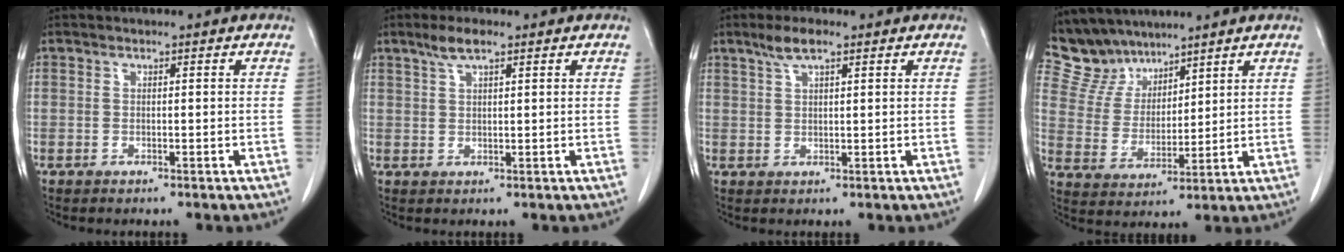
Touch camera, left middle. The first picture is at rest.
{"total": 3.2, "force": [2.2, 0.6, 2.3], "torque": [-0.050, 0.008, 0.045]}
{"total": 3.5, "force": [2.4, 0.7, 2.5], "torque": [-0.055, 0.008, 0.048]}
{"total": 7.9, "force": [7.1, 3.4, 0.2], "torque": [-0.017, 0.012, 0.156]}